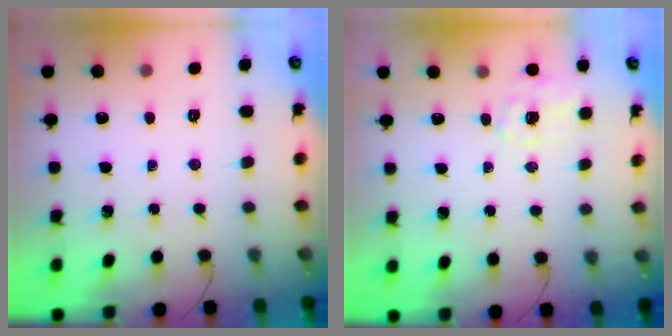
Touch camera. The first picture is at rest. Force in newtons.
{"total": 0.9, "press": 0.2, "slide": 0.9}